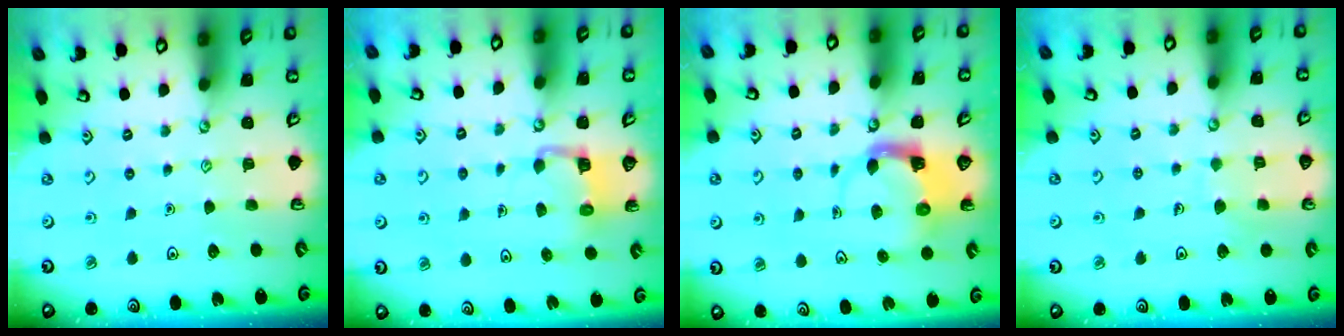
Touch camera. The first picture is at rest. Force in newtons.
{"total": 4.2, "press": 4.2, "slide": 0.3}
{"total": 3.8, "press": 3.8, "slide": 0.7}
{"total": 4.7, "press": 4.7, "slide": 0.3}